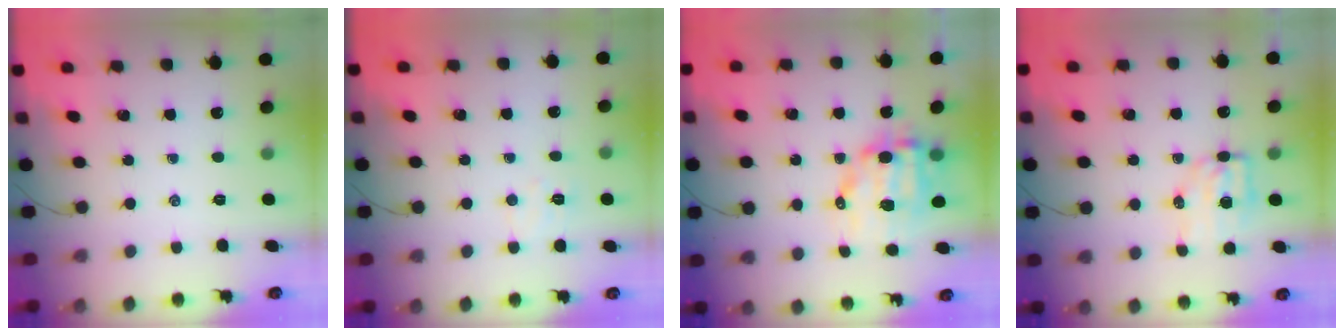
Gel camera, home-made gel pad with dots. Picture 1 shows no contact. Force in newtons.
{"total": 3.8, "press": 3.7, "slide": 0.9}
{"total": 10.9, "press": 10.6, "slide": 2.3}
{"total": 6.1, "press": 6.0, "slide": 1.0}